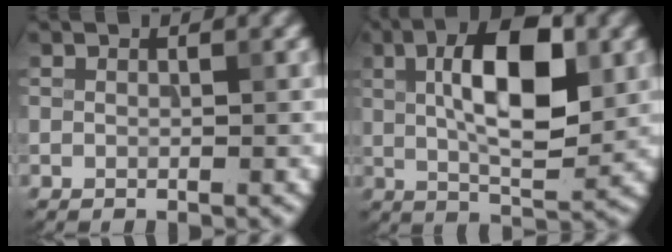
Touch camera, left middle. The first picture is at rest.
{"total": 9.4, "force": [1.8, 3.6, 8.4], "torque": [-0.130, 0.011, 0.025]}